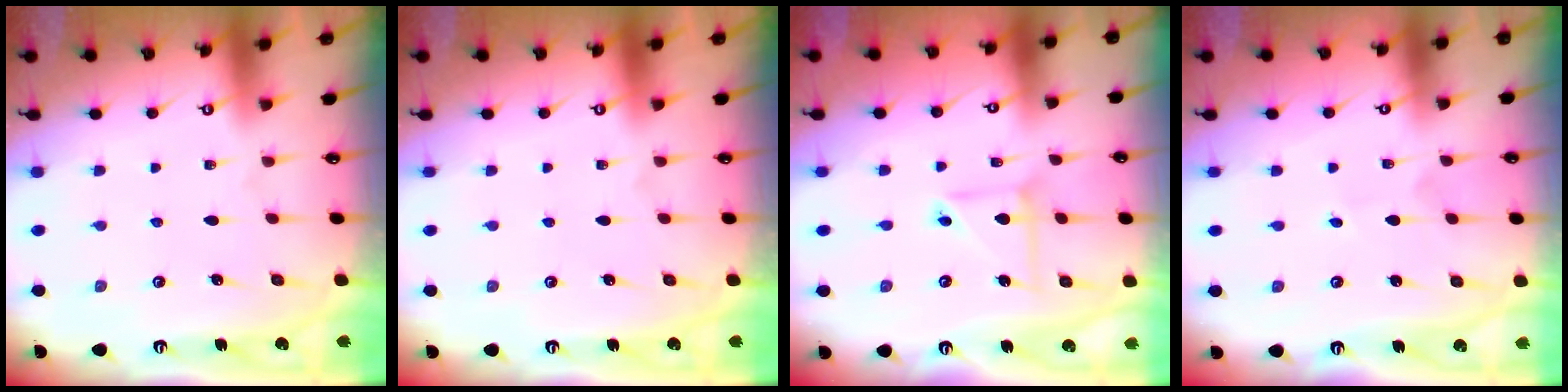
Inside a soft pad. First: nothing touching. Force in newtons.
{"total": 0.0}
{"total": 5.7, "press": 5.7, "slide": 0.6}
{"total": 1.6, "press": 1.6, "slide": 0.1}